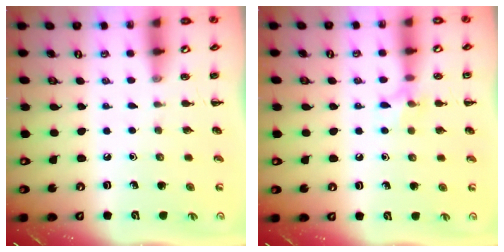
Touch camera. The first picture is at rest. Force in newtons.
{"total": 7.1, "press": 7.0, "slide": 1.4}